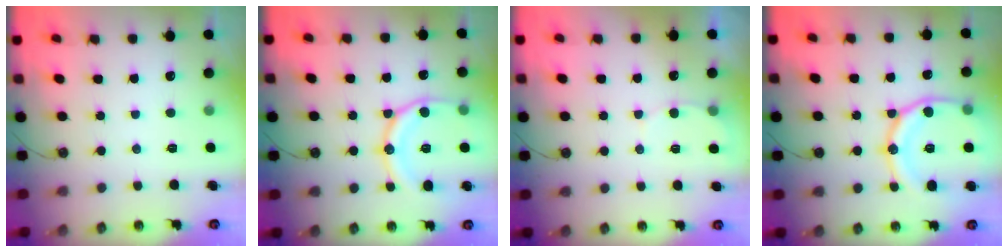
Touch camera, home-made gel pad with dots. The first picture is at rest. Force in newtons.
{"total": 16.3, "press": 16.2, "slide": 1.8}
{"total": 4.2, "press": 4.2, "slide": 0.3}
{"total": 17.8, "press": 17.7, "slide": 1.9}